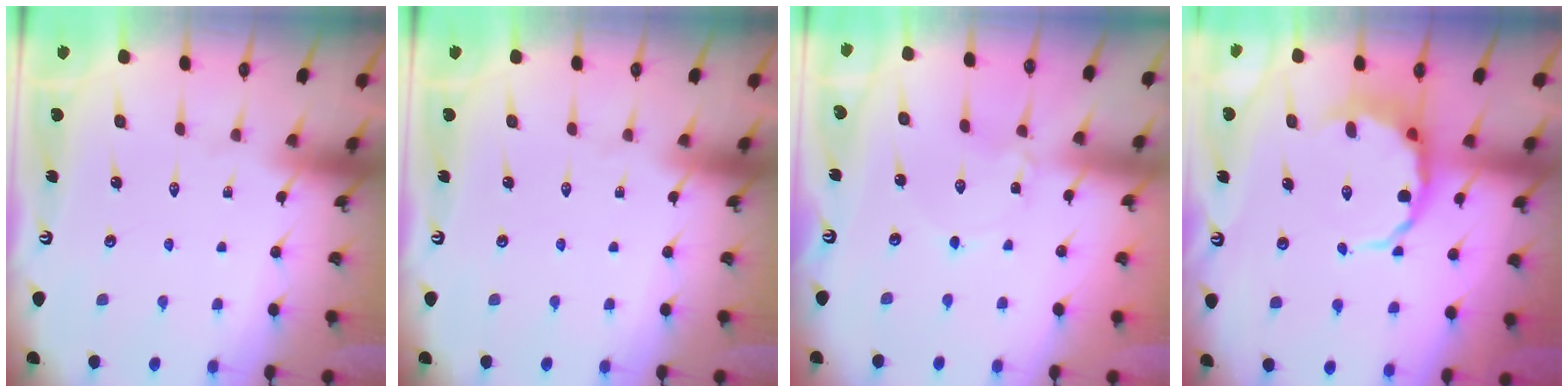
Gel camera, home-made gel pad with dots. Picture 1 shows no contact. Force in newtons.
{"total": 0.0}
{"total": 0.8, "press": 0.8, "slide": 0.1}
{"total": 7.2, "press": 6.9, "slide": 2.2}